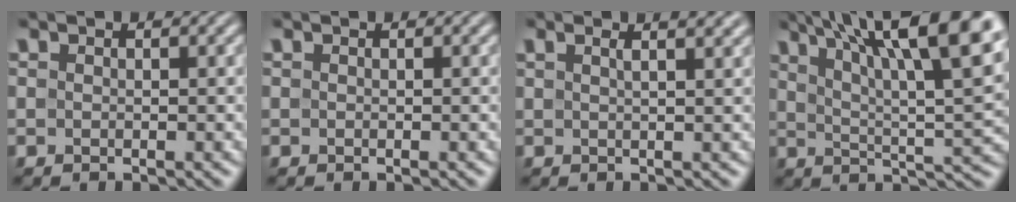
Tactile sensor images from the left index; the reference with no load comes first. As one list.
[{"total": 0.0}, {"total": 4.9, "force": [2.9, 2.1, 3.3], "torque": [-0.016, 0.032, 0.006]}, {"total": 15.4, "force": [8.3, 4.0, 12.3], "torque": [-0.179, 0.016, 0.131]}]